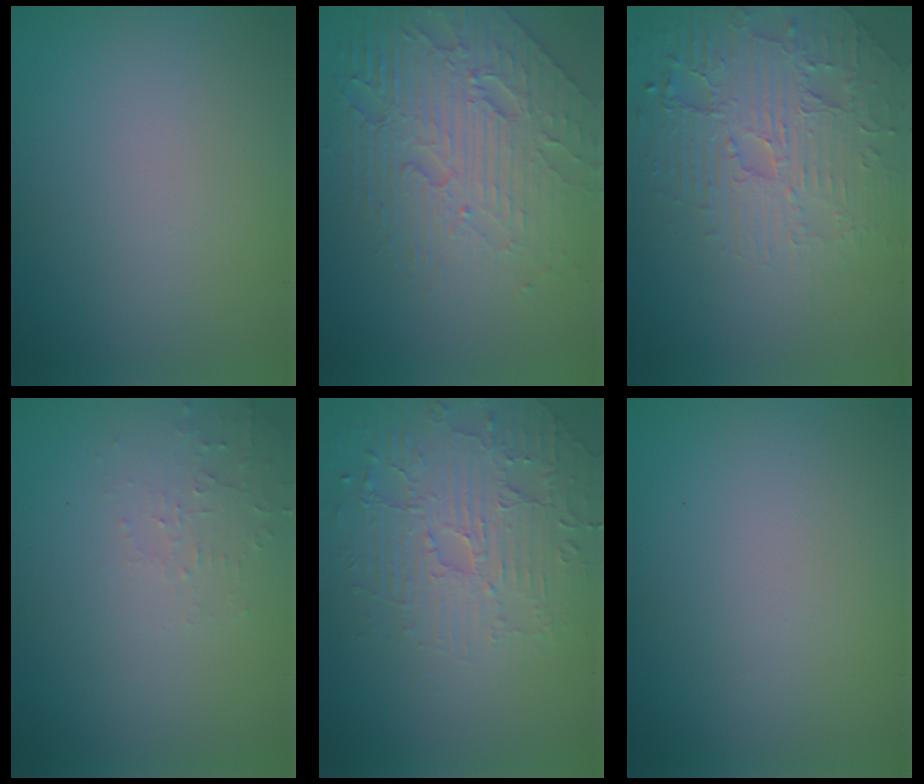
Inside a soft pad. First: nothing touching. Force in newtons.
{"total": 7.8, "press": 5.4, "slide": 5.6}
{"total": 4.6, "press": 4.3, "slide": 1.6}
{"total": 1.5, "press": 1.5, "slide": 0.3}
{"total": 4.6, "press": 3.7, "slide": 2.6}
{"total": 0.0}